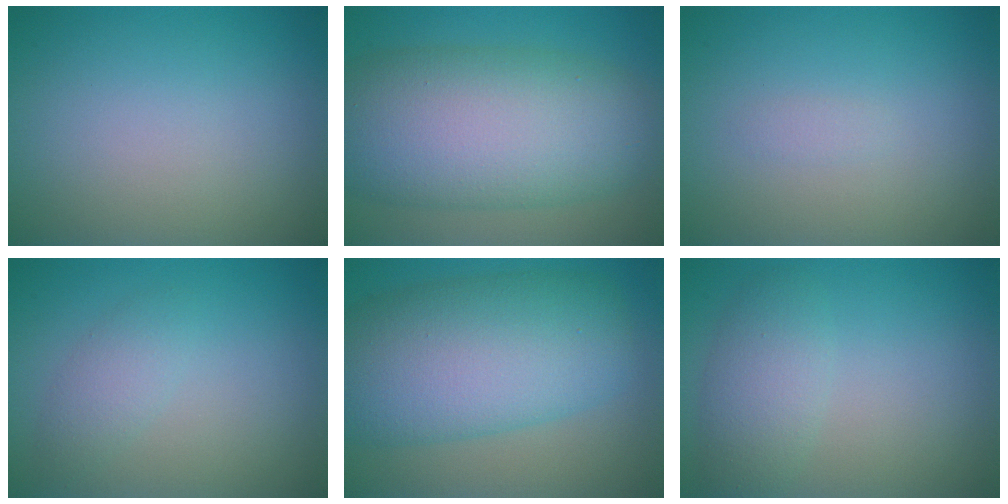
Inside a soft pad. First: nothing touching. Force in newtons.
{"total": 12.4, "press": 12.4, "slide": 0.2}
{"total": 0.5, "press": 0.5, "slide": 0.0}
{"total": 1.8, "press": 1.8, "slide": 0.1}
{"total": 11.3, "press": 11.2, "slide": 0.6}
{"total": 2.6, "press": 2.6, "slide": 0.2}